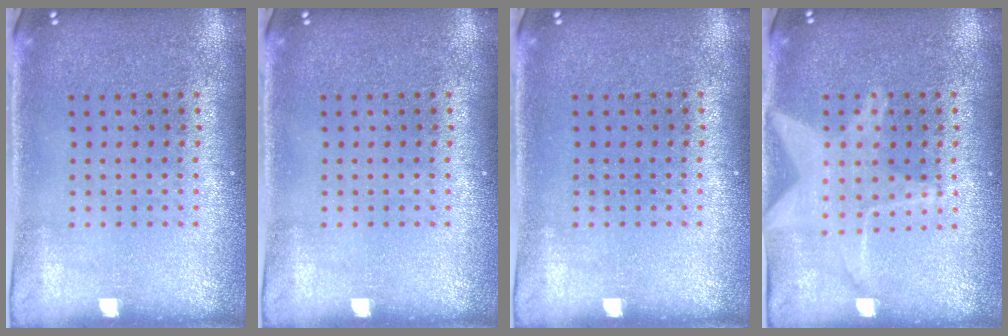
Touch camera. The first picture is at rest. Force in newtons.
{"total": 0.0}
{"total": 0.0}
{"total": 1.6, "press": 1.6, "slide": 0.2}